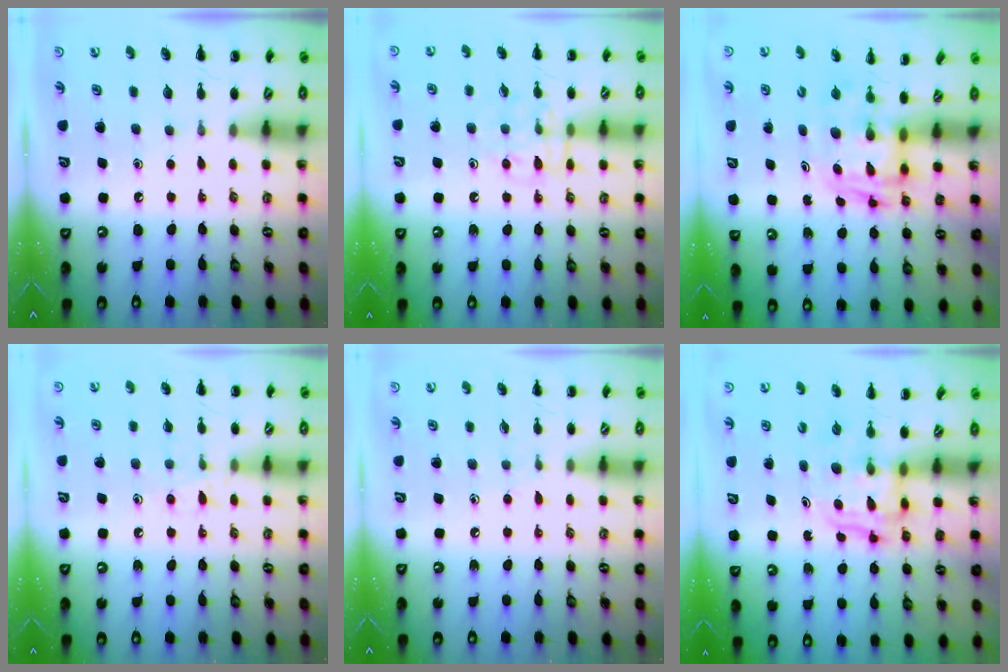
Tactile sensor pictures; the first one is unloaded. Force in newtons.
{"total": 9.2, "press": 9.2, "slide": 0.5}
{"total": 2.7, "press": 2.6, "slide": 0.5}
{"total": 7.0, "press": 6.9, "slide": 1.3}
{"total": 2.9, "press": 2.6, "slide": 1.2}
{"total": 3.4, "press": 3.4, "slide": 0.3}